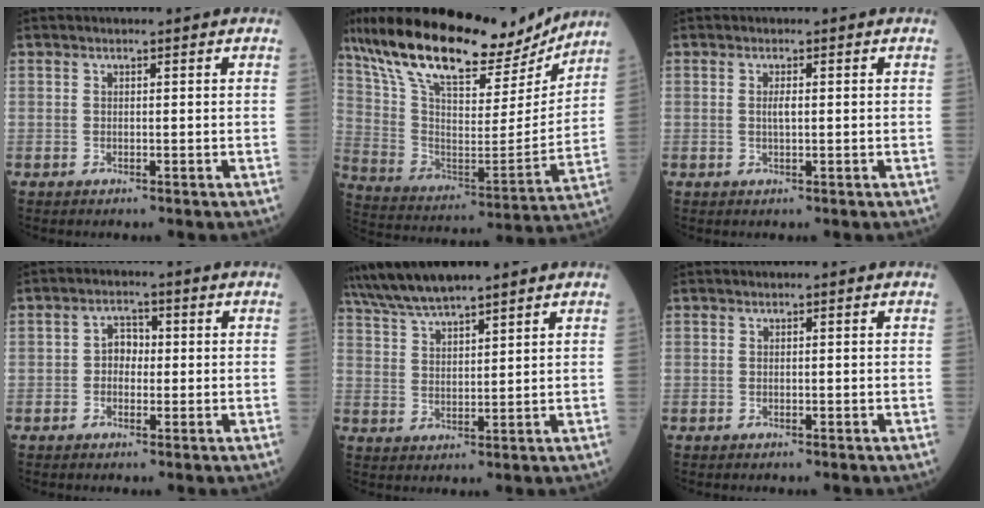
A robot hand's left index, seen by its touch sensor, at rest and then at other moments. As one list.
[{"total": 26.0, "force": [21.0, 7.3, 13.5], "torque": [-0.247, 0.003, 0.337]}, {"total": 1.3, "force": [-0.1, 0.3, 1.2], "torque": [-0.025, -0.002, -0.003]}, {"total": 3.0, "force": [-0.4, 2.2, 2.0], "torque": [-0.028, 0.010, -0.013]}, {"total": 8.0, "force": [7.1, 0.5, 3.7], "torque": [-0.079, 0.025, 0.136]}, {"total": 0.0}]